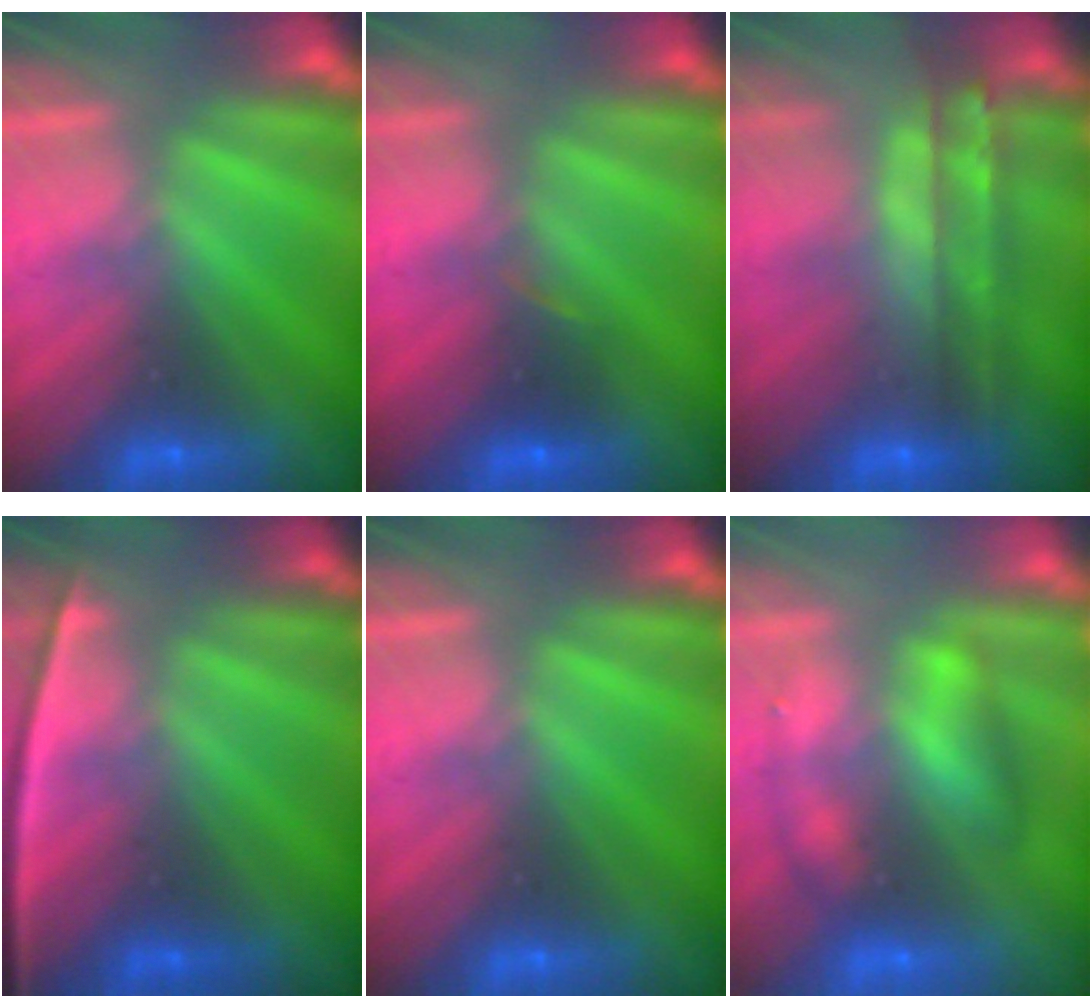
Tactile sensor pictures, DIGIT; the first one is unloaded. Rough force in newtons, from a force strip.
{"total": 2.6}
{"total": 8.5}
{"total": 2.3}
{"total": 0.0}
{"total": 2.5}